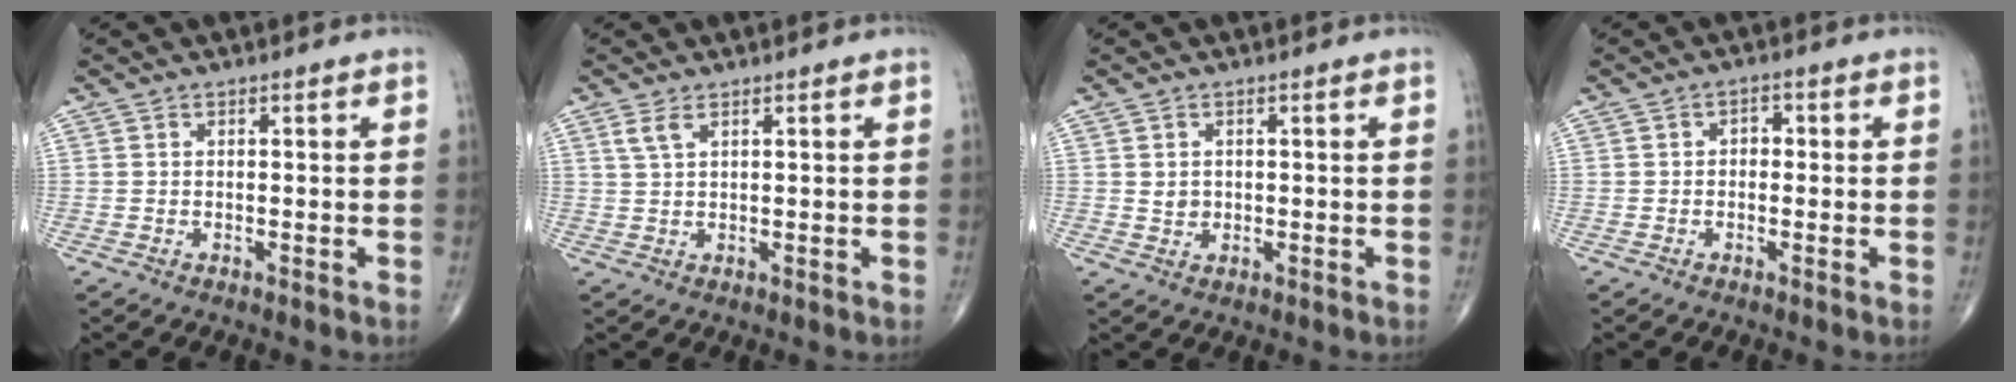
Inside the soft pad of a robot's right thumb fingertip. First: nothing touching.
{"total": 2.3, "force": [1.3, 0.8, 1.7], "torque": [-0.043, 0.003, 0.034]}
{"total": 1.8, "force": [0.2, 1.6, 0.9], "torque": [-0.009, -0.001, 0.008]}
{"total": 2.0, "force": [-0.1, 1.5, 1.3], "torque": [-0.006, 0.008, -0.010]}